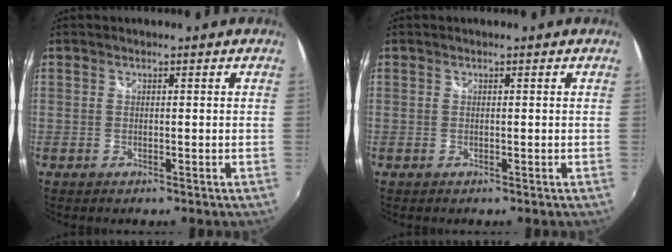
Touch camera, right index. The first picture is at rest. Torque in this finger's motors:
{"motor_torque": [0.05, 0.05, 0.00, 0.00]}